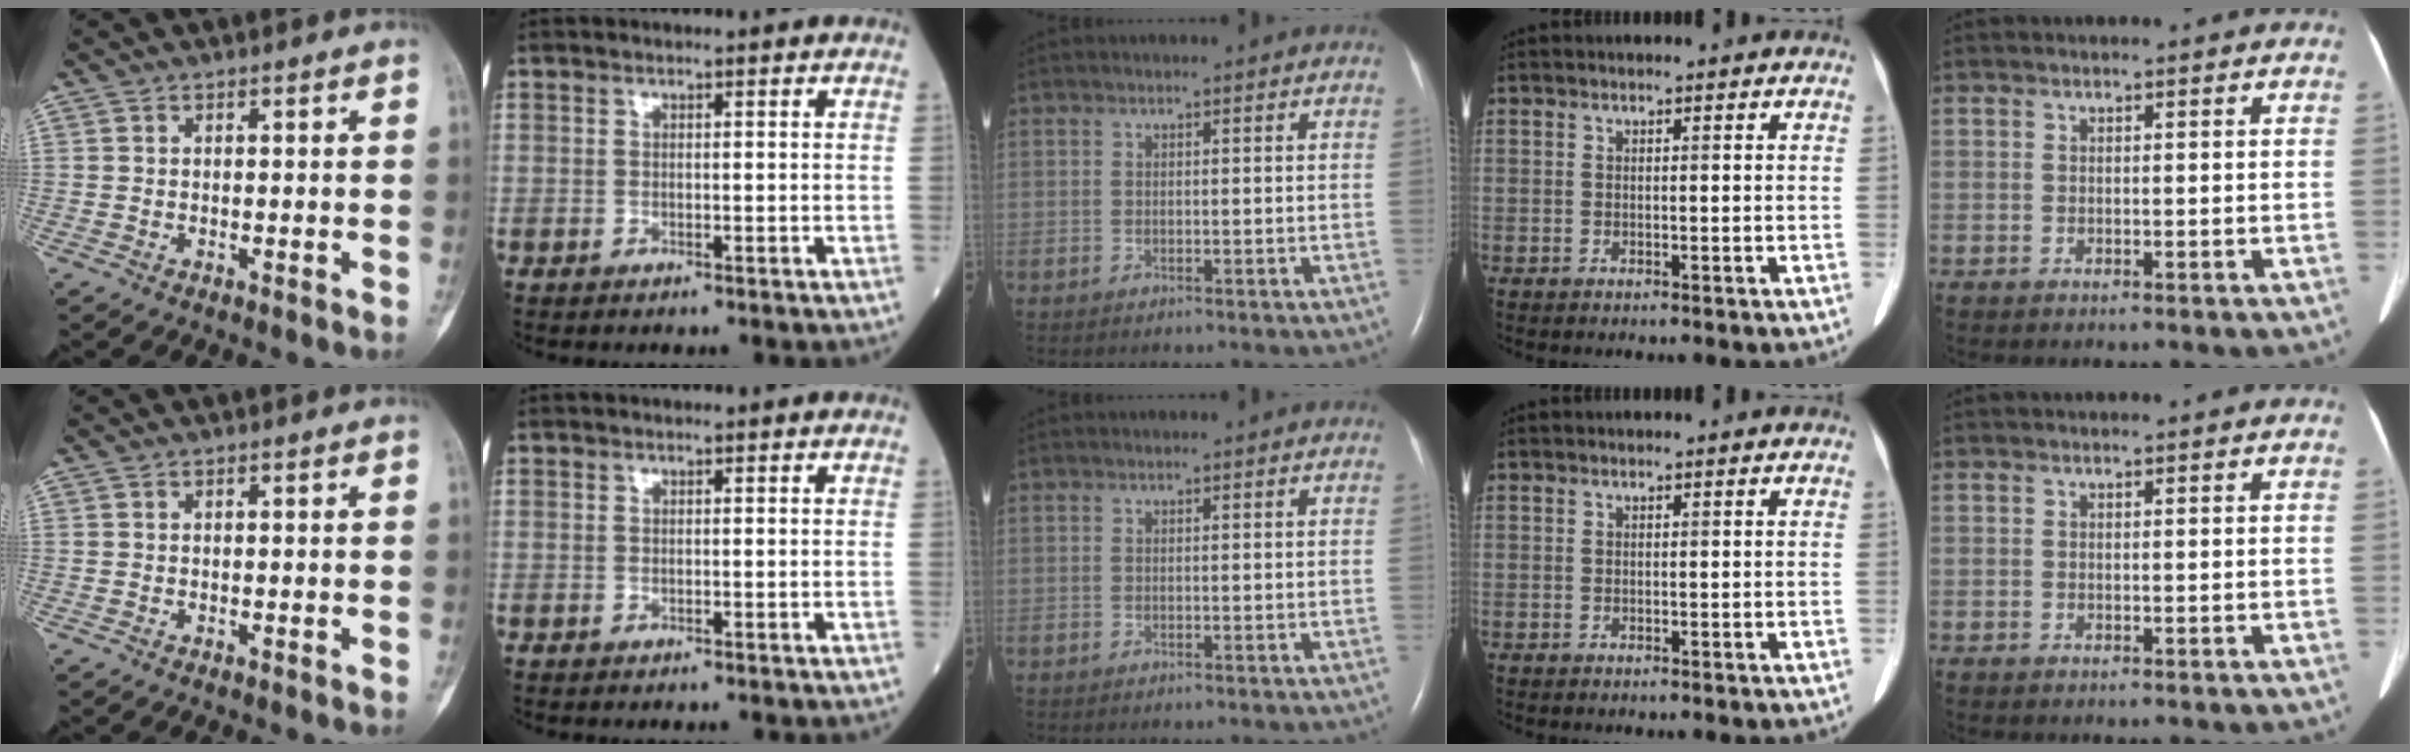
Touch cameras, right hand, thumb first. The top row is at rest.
{}